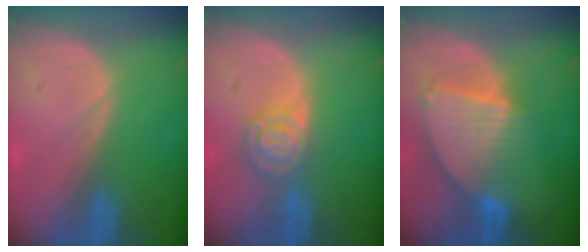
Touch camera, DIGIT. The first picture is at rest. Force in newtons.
{"total": 5.5, "press": 4.8, "slide": 2.6}
{"total": 8.6, "press": 7.4, "slide": 4.3}